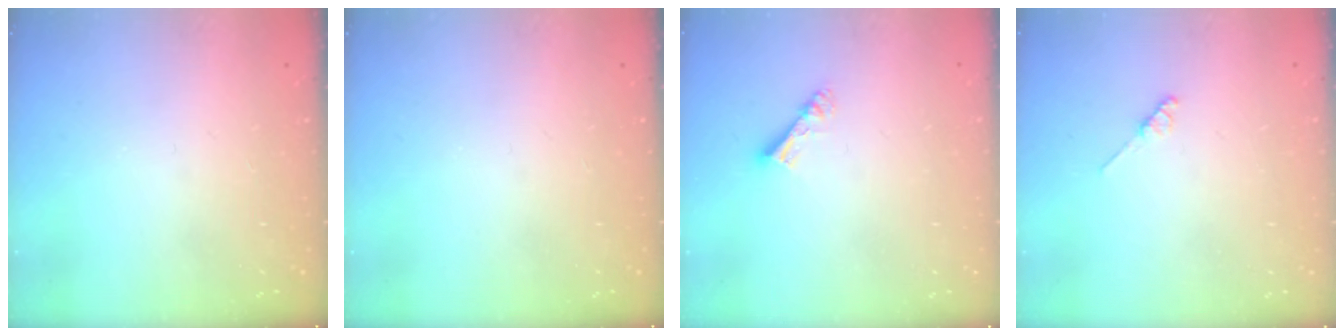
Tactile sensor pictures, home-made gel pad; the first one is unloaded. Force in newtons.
{"total": 0.0}
{"total": 4.3, "press": 4.3, "slide": 0.3}
{"total": 2.0, "press": 1.9, "slide": 0.3}